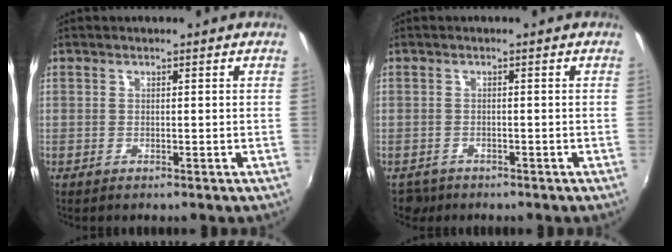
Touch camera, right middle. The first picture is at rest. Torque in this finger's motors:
{"motor_torque": [-0.46, -0.06, -0.03, 0.00]}